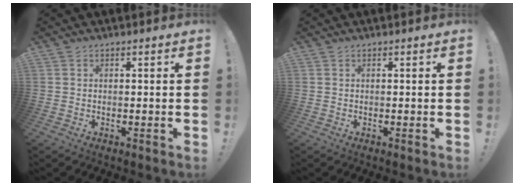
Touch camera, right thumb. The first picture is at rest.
{"total": 0.0}